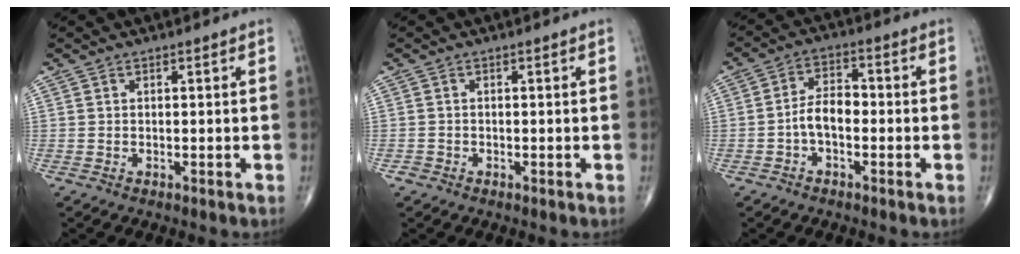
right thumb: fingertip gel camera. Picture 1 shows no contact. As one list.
[{"total": 0.8, "force": [-0.5, 0.6, 0.0], "torque": [0.006, 0.004, -0.012]}, {"total": 5.7, "force": [-1.5, 3.3, 4.5], "torque": [-0.071, 0.027, -0.034]}]